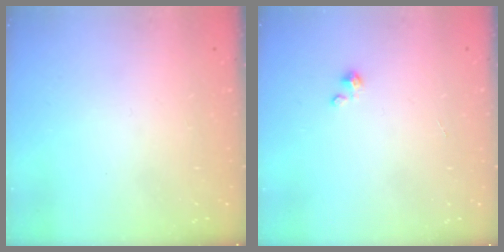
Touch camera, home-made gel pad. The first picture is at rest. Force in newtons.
{"total": 1.7, "press": 1.7, "slide": 0.1}